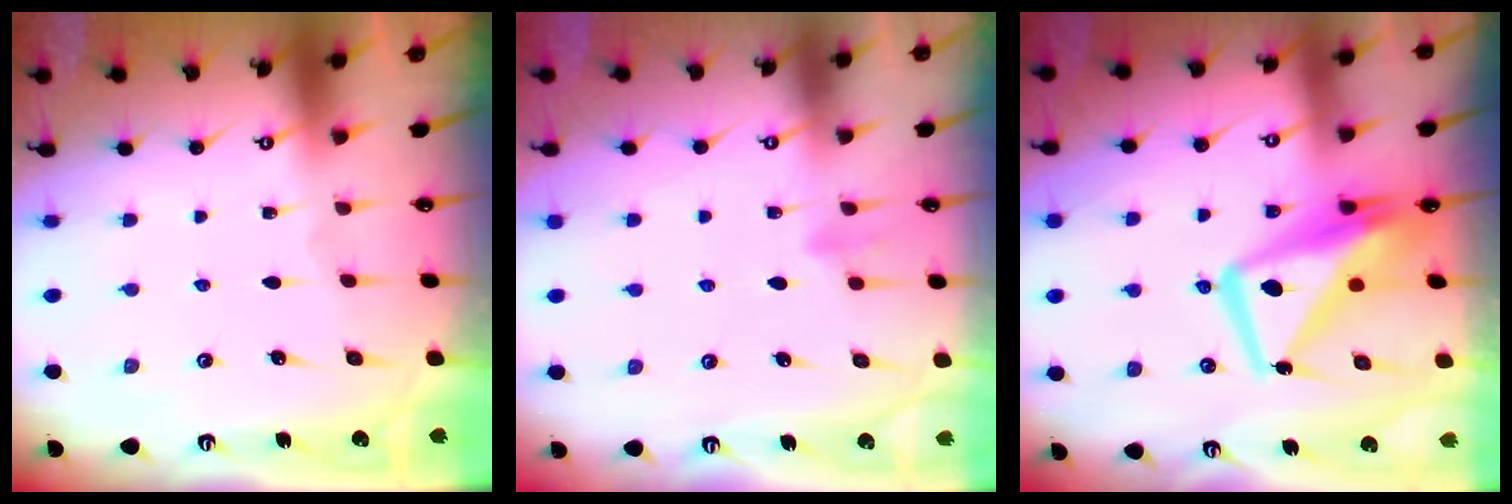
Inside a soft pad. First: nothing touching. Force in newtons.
{"total": 8.2, "press": 8.0, "slide": 1.5}
{"total": 12.7, "press": 12.6, "slide": 1.6}